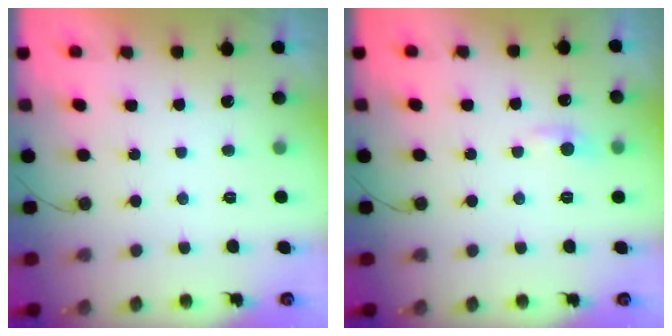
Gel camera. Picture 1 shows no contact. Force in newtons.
{"total": 5.4, "press": 5.4, "slide": 0.8}